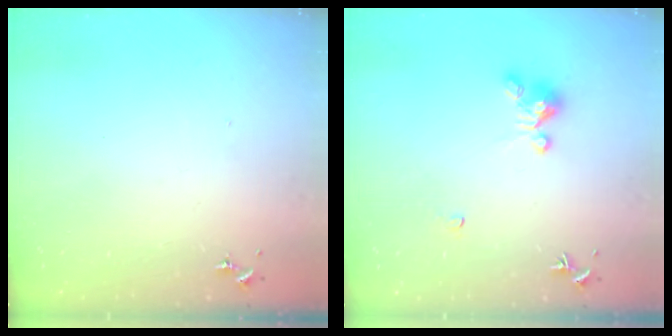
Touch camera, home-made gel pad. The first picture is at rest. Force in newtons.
{"total": 4.1, "press": 4.1, "slide": 0.4}